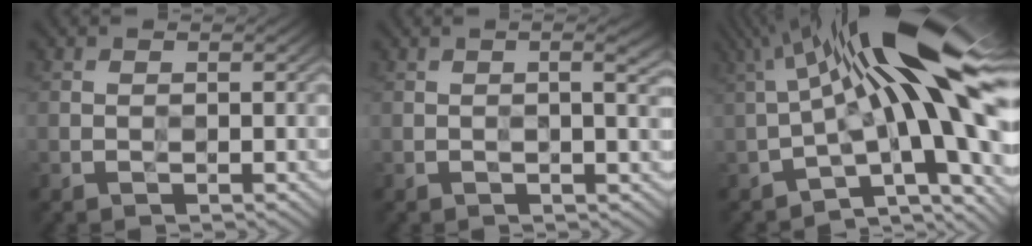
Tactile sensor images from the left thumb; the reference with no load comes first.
{"total": 3.2, "force": [0.5, 0.5, 3.1], "torque": [-0.050, 0.006, 0.007]}
{"total": 19.5, "force": [1.7, 5.1, 18.7], "torque": [-0.271, 0.030, 0.017]}